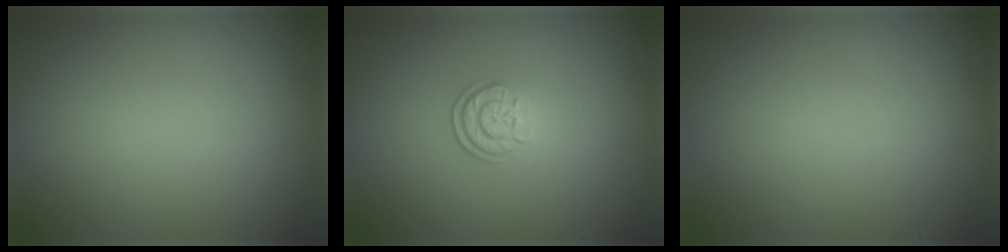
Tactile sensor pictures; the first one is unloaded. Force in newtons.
{"total": 2.3, "press": 1.9, "slide": 1.2}
{"total": 0.0}